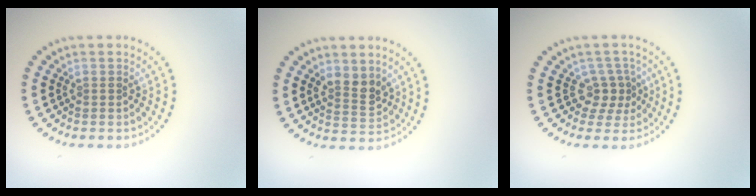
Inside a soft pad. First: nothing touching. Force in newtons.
{"total": 2.6, "press": 2.4, "slide": 0.9}
{"total": 2.4, "press": 1.7, "slide": 1.7}